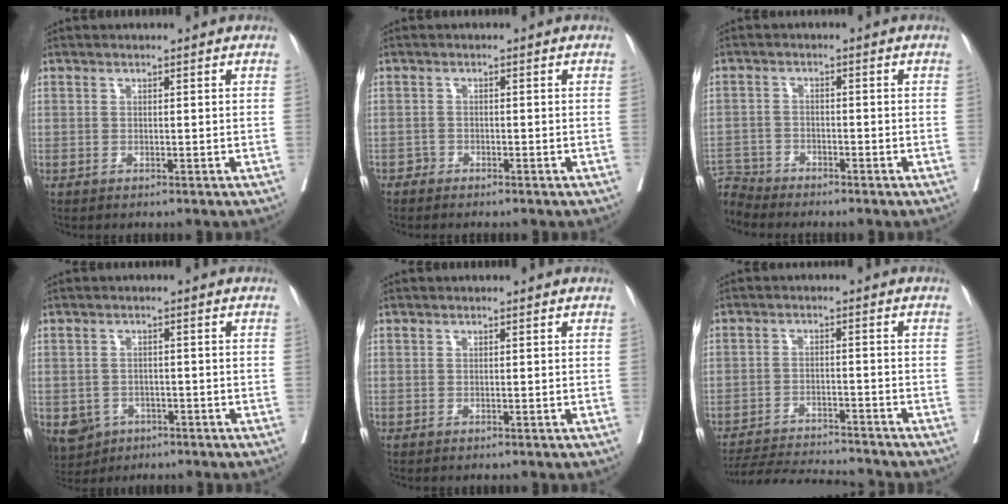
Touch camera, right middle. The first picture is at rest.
{"total": 0.8, "force": [-0.8, 0.3, -0.1], "torque": [0.001, 0.002, -0.020]}
{"total": 4.5, "force": [-4.4, 0.0, -1.1], "torque": [0.024, -0.003, -0.086]}
{"total": 5.7, "force": [-3.1, 4.5, 1.6], "torque": [-0.029, 0.001, -0.043]}
{"total": 0.0}
{"total": 11.5, "force": [-11.1, 0.5, 2.8], "torque": [-0.044, -0.004, -0.168]}